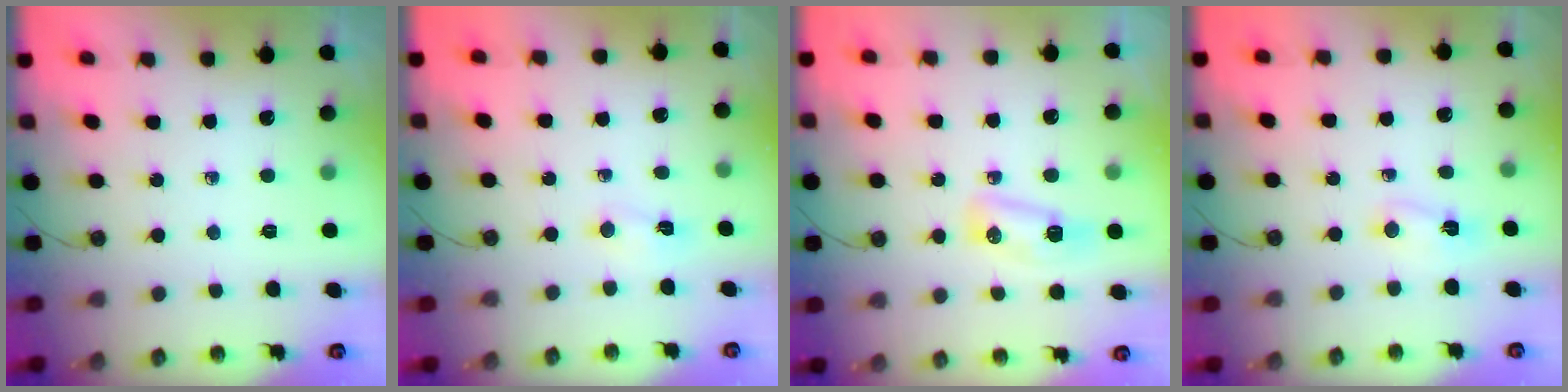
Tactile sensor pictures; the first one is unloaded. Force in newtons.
{"total": 2.8, "press": 2.7, "slide": 0.7}
{"total": 6.9, "press": 6.8, "slide": 1.0}
{"total": 3.3, "press": 3.2, "slide": 0.7}